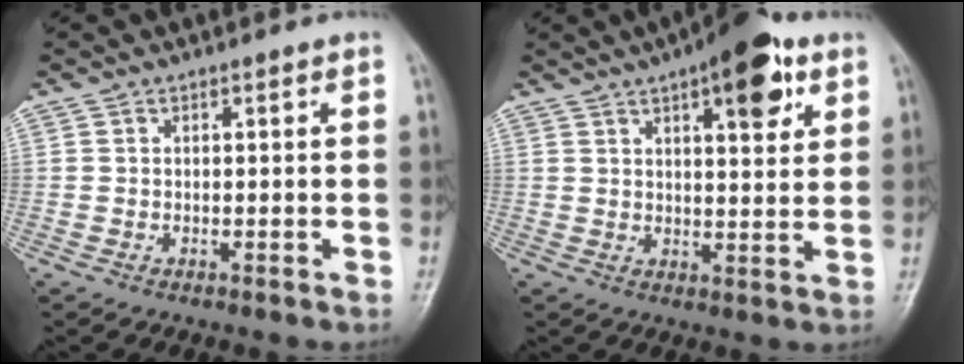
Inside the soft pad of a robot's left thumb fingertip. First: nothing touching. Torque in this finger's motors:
{"motor_torque": [1.40, 1.20, 0.82, -1.01, 0.12]}